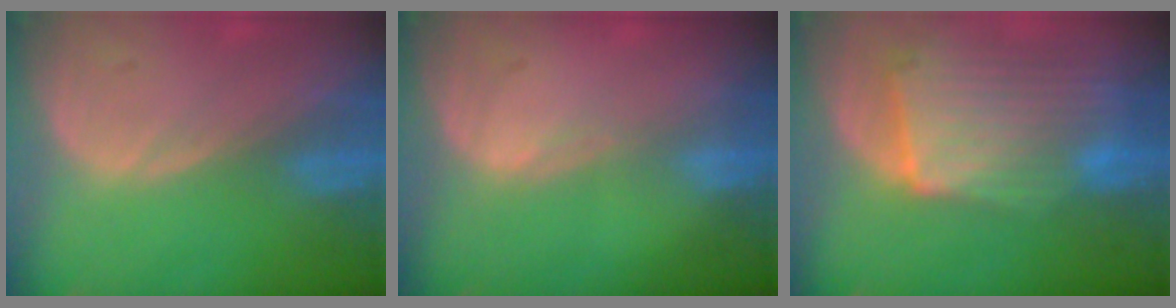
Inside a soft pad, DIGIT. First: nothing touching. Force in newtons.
{"total": 0.6, "press": 0.5, "slide": 0.4}
{"total": 10.5, "press": 9.2, "slide": 5.1}